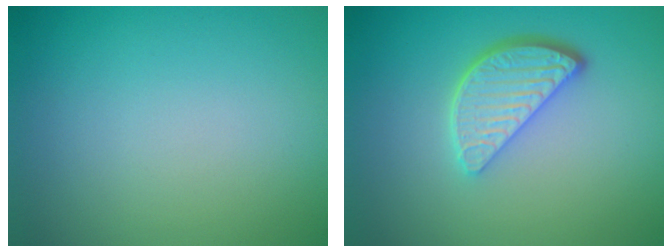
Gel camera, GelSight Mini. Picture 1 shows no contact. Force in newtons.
{"total": 3.9, "press": 3.2, "slide": 2.2}